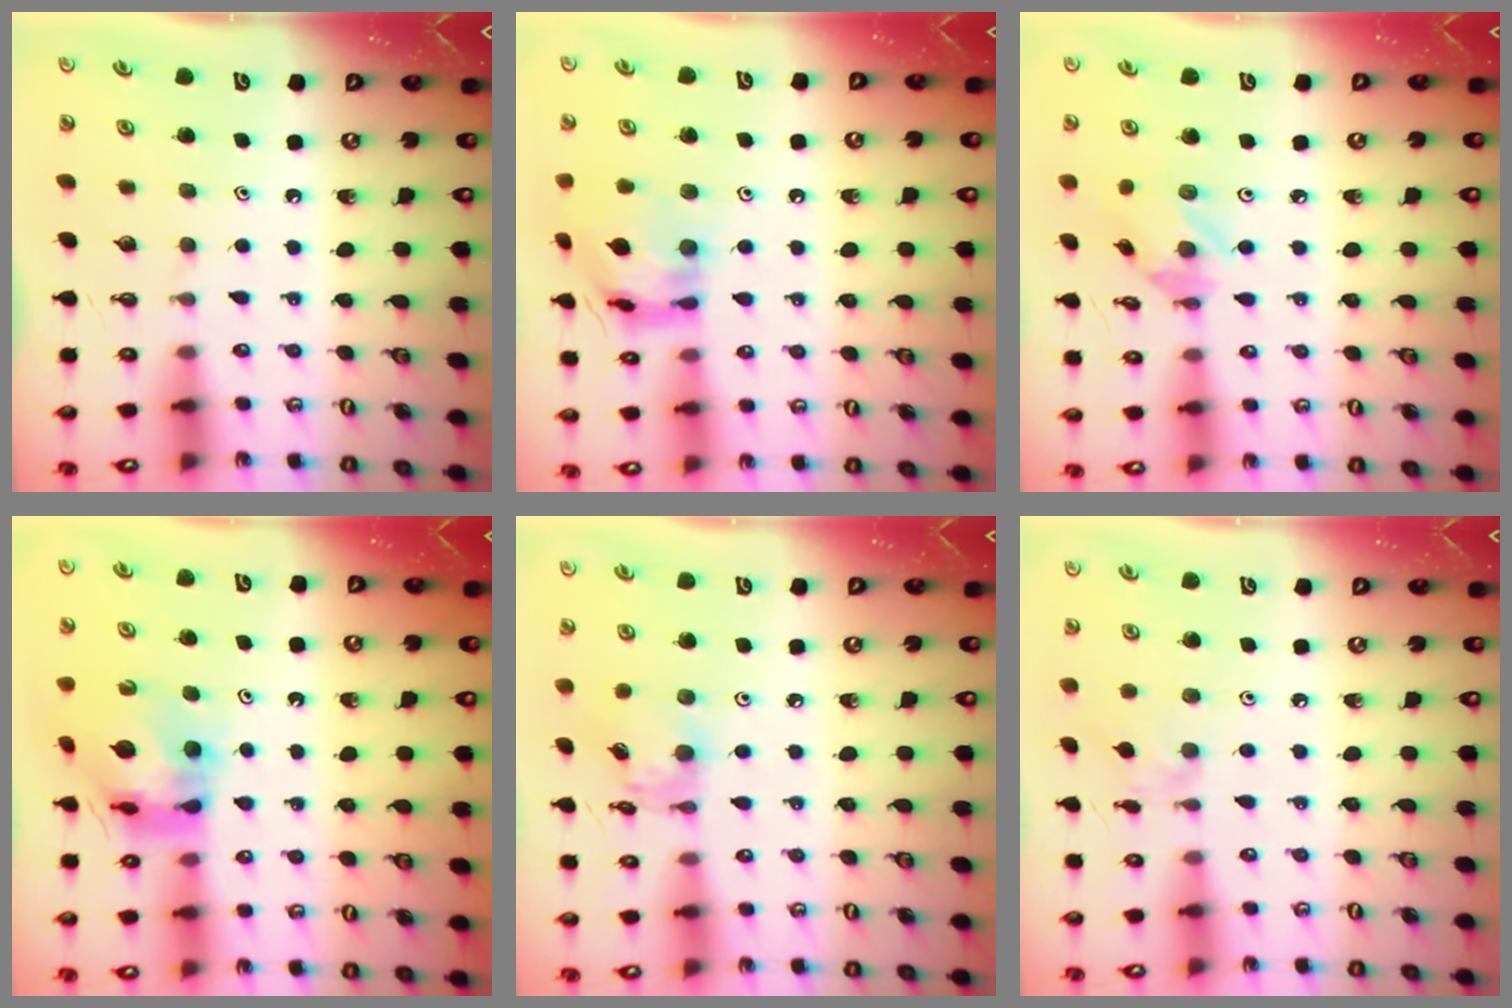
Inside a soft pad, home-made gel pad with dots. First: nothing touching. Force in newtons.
{"total": 13.1, "press": 13.1, "slide": 0.8}
{"total": 4.0, "press": 4.0, "slide": 0.2}
{"total": 12.0, "press": 11.9, "slide": 1.3}
{"total": 10.0, "press": 10.0, "slide": 0.8}
{"total": 2.5, "press": 2.5, "slide": 0.5}